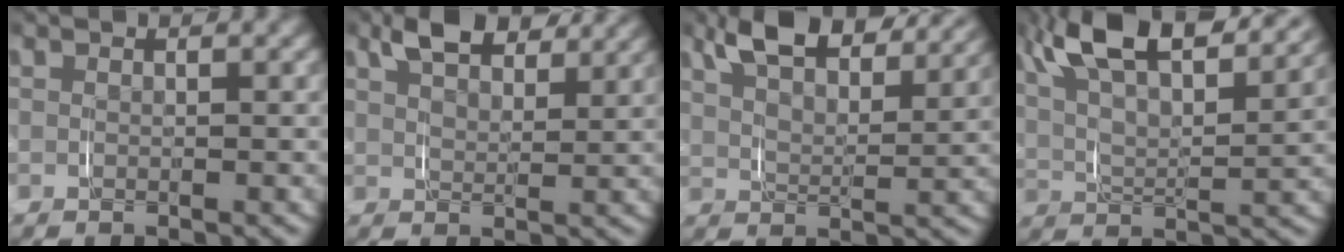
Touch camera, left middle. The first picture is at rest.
{"total": 3.8, "force": [3.2, 1.3, 1.7], "torque": [-0.030, 0.000, 0.055]}
{"total": 6.7, "force": [5.4, 2.4, 3.3], "torque": [-0.070, 0.004, 0.086]}
{"total": 11.0, "force": [7.0, 4.7, 7.1], "torque": [-0.139, 0.014, 0.104]}